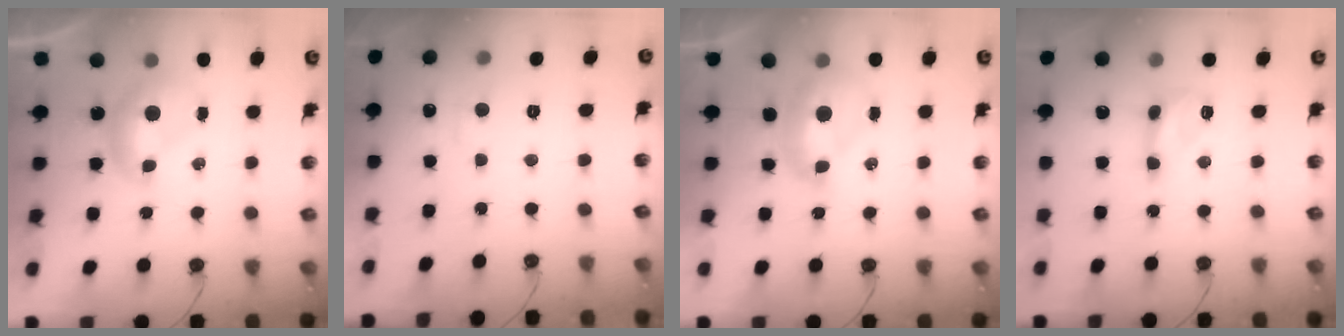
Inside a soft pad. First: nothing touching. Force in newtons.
{"total": 1.2, "press": 1.0, "slide": 0.7}
{"total": 2.3, "press": 2.2, "slide": 0.6}
{"total": 3.1, "press": 3.1, "slide": 0.4}